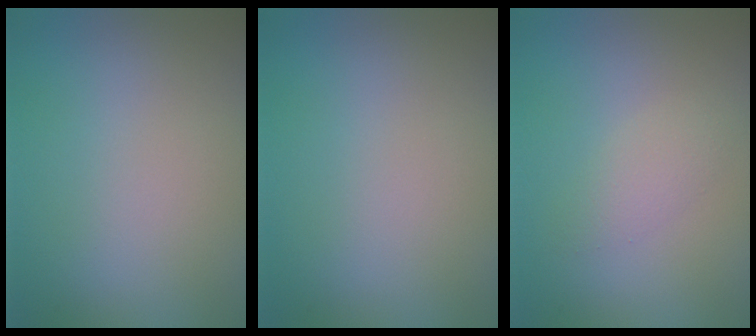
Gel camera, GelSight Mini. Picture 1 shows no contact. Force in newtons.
{"total": 0.0}
{"total": 1.7, "press": 1.7, "slide": 0.1}